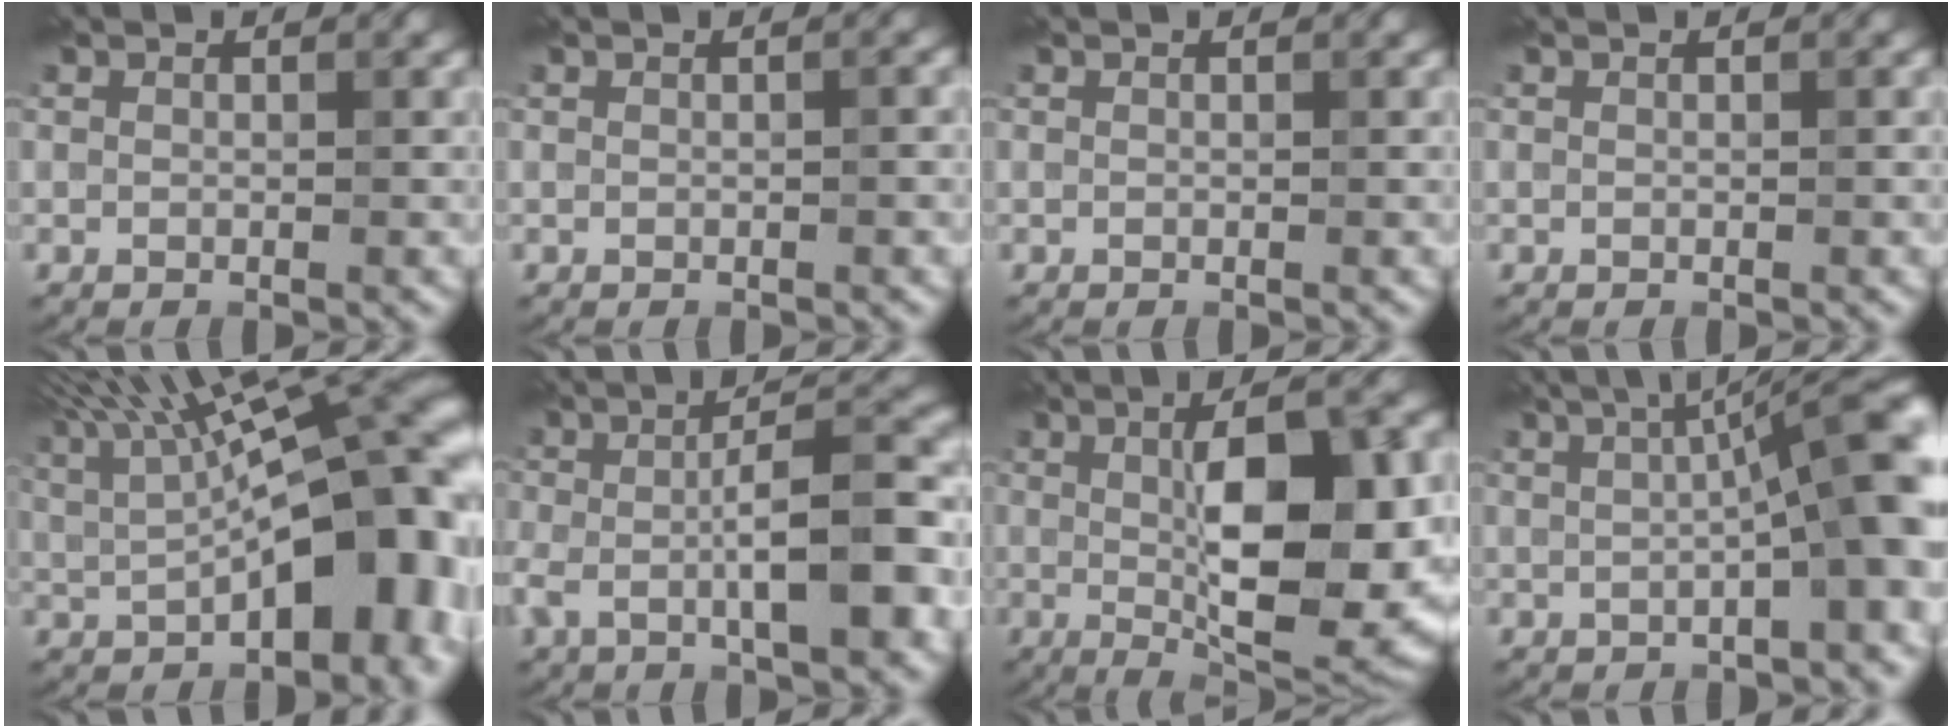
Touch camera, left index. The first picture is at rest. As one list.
[{"total": 0.8, "force": [0.0, 0.2, 0.8], "torque": [-0.008, 0.003, -0.001]}, {"total": 0.0}, {"total": 0.0}, {"total": 16.0, "force": [2.7, 6.5, 14.4], "torque": [-0.174, 0.024, 0.045]}, {"total": 8.7, "force": [-1.6, 2.3, 8.2], "torque": [-0.134, 0.009, -0.033]}, {"total": 13.1, "force": [0.5, 4.2, 12.4], "torque": [-0.163, 0.002, 0.008]}, {"total": 9.9, "force": [0.6, 2.2, 9.7], "torque": [-0.110, 0.026, 0.006]}]